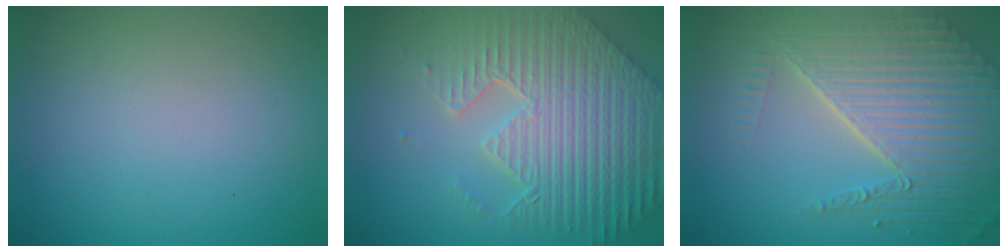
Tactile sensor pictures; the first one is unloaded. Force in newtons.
{"total": 9.3, "press": 6.5, "slide": 6.6}
{"total": 8.9, "press": 5.8, "slide": 6.7}